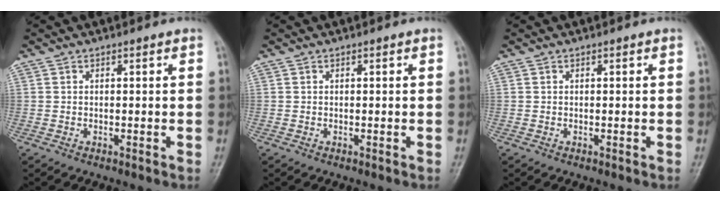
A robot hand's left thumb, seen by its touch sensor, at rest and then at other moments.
{"total": 0.0}
{"total": 0.0}